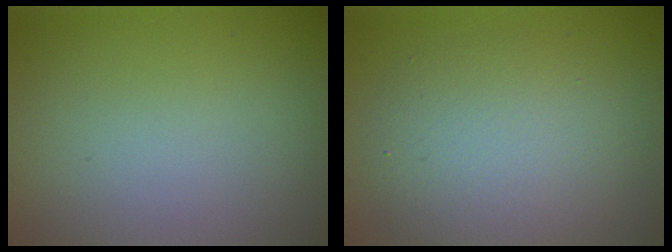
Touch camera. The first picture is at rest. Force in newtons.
{"total": 5.3, "press": 5.3, "slide": 0.1}